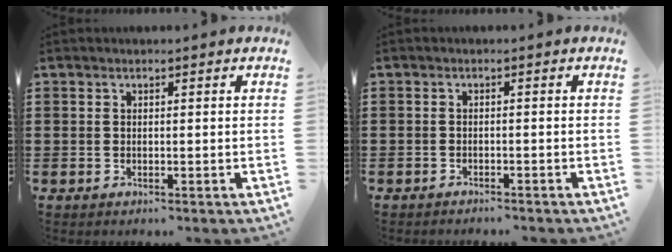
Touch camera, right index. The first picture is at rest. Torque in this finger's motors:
{"motor_torque": [-1.67, 0.47, -0.23, -0.21]}